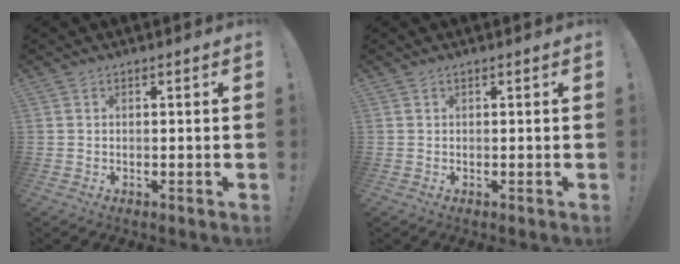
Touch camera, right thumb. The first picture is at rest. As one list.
[{"total": 0.0}]